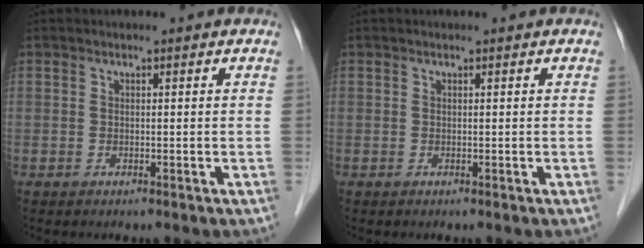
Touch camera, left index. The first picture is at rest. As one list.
[{"total": 0.0}]